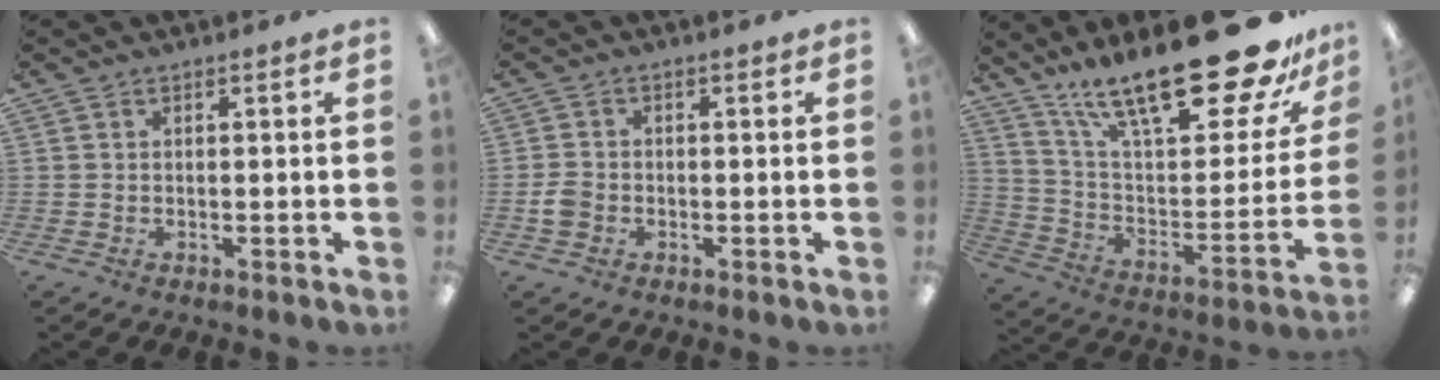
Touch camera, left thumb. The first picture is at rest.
{"total": 3.2, "force": [-1.0, 2.6, 1.6], "torque": [-0.025, 0.008, -0.018]}
{"total": 28.7, "force": [20.0, 8.4, 18.8], "torque": [-0.282, -0.136, 0.333]}